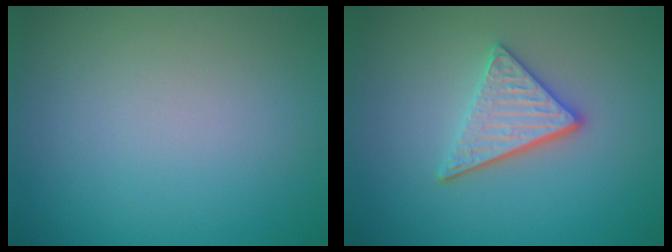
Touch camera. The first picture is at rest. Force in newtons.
{"total": 3.6, "press": 3.0, "slide": 1.9}